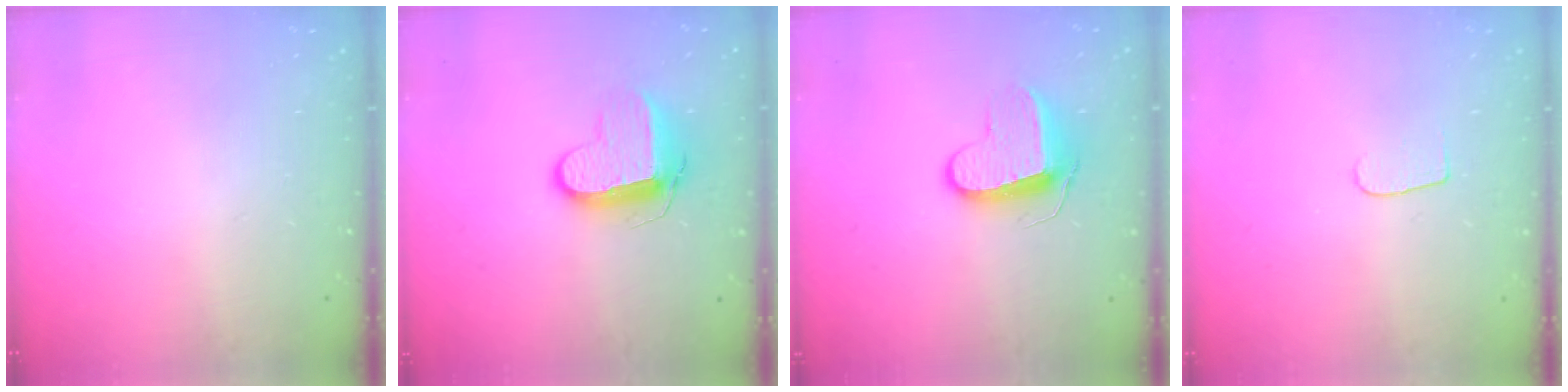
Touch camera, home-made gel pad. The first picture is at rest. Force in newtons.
{"total": 10.4, "press": 10.4, "slide": 0.5}
{"total": 9.6, "press": 9.6, "slide": 0.2}
{"total": 4.8, "press": 4.8, "slide": 0.5}